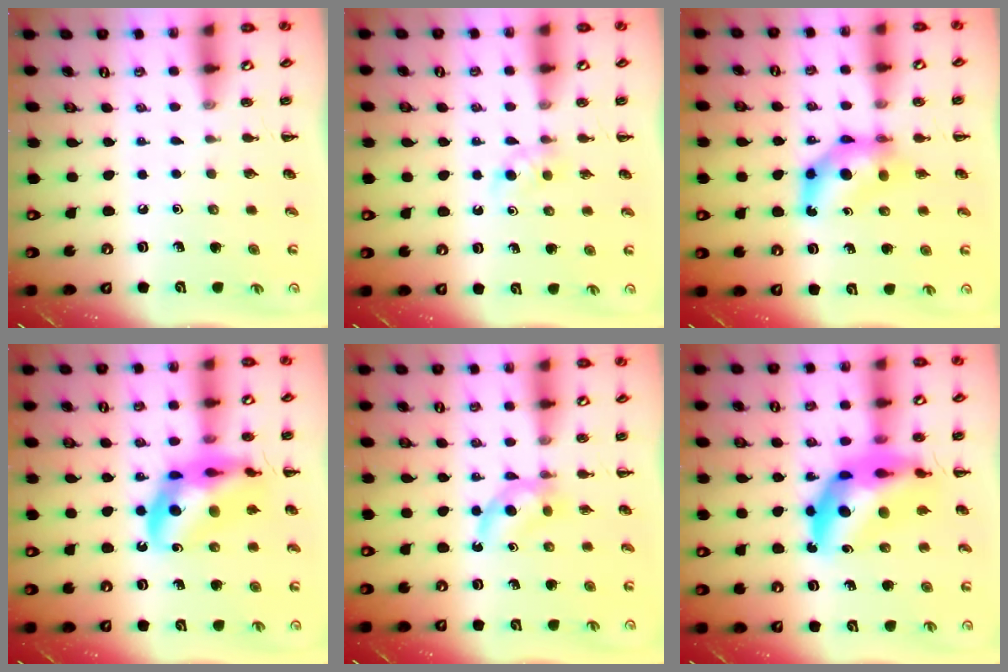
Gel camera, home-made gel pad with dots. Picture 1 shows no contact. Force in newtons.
{"total": 3.0, "press": 2.7, "slide": 1.4}
{"total": 7.1, "press": 7.0, "slide": 1.0}
{"total": 16.9, "press": 16.4, "slide": 4.1}
{"total": 4.5, "press": 4.1, "slide": 1.7}
{"total": 16.2, "press": 15.6, "slide": 4.4}